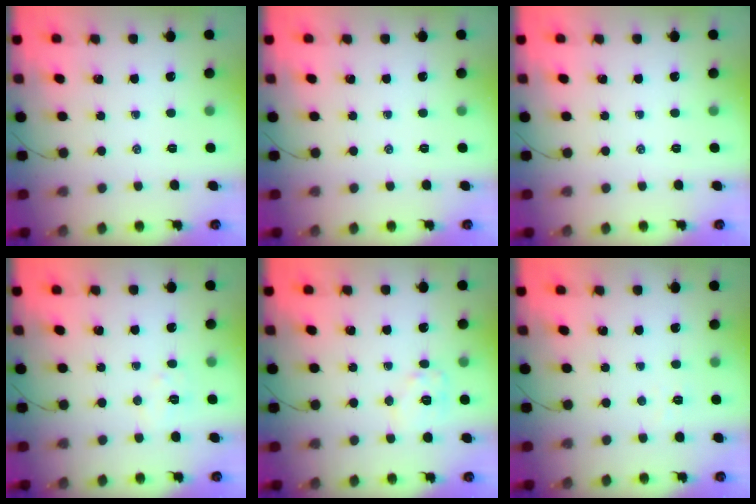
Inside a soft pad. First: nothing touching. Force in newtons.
{"total": 0.0}
{"total": 0.0}
{"total": 4.7, "press": 4.6, "slide": 1.0}
{"total": 8.4, "press": 8.4, "slide": 0.6}
{"total": 1.8, "press": 1.7, "slide": 0.5}